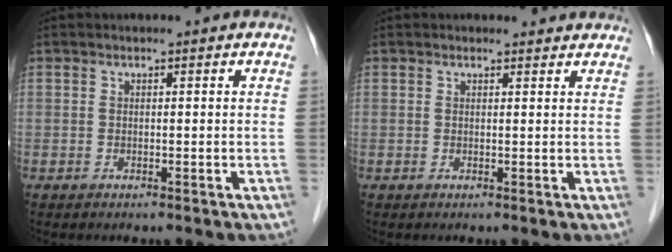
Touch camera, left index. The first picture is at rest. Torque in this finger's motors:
{"motor_torque": [0.50, -0.50, 0.08, -0.01]}